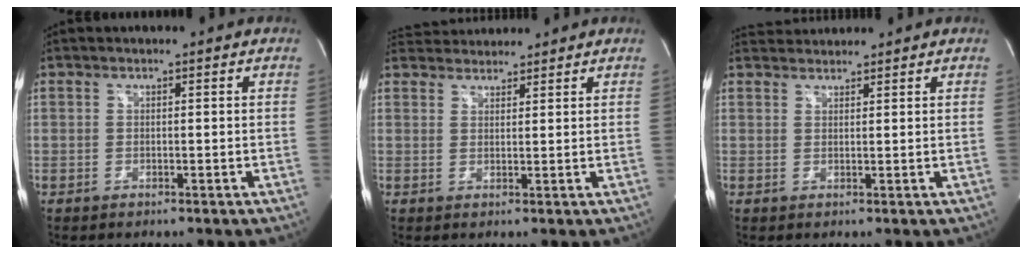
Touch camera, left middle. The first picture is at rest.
{"total": 5.4, "force": [5.3, 1.2, 0.7], "torque": [-0.016, 0.034, 0.088]}
{"total": 3.0, "force": [3.0, 0.3, -0.1], "torque": [-0.007, 0.027, 0.059]}